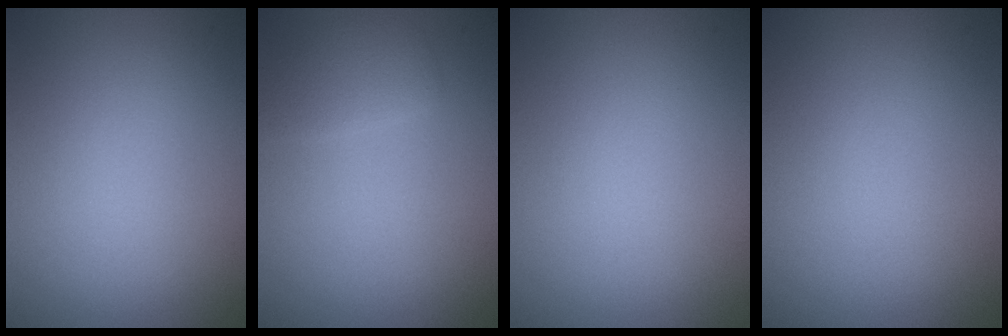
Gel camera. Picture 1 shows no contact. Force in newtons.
{"total": 1.8, "press": 1.8, "slide": 0.2}
{"total": 0.0}
{"total": 0.0}